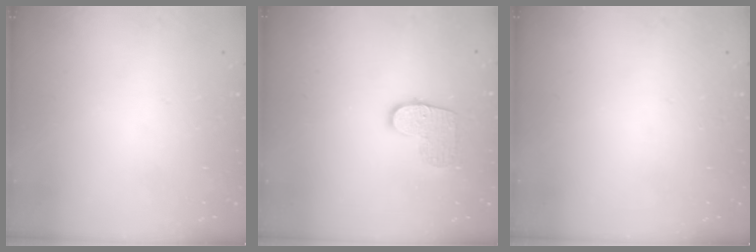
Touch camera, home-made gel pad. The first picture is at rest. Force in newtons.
{"total": 8.7, "press": 8.7, "slide": 0.4}
{"total": 0.0}